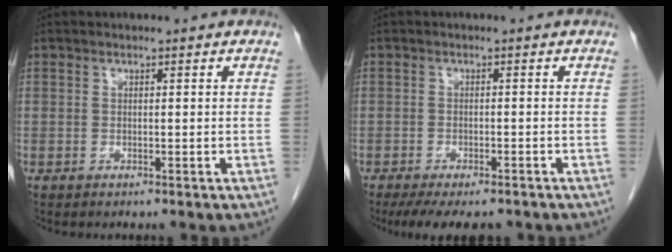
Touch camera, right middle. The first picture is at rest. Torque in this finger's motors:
{"motor_torque": [0.86, -0.88, 0.01, 0.00]}